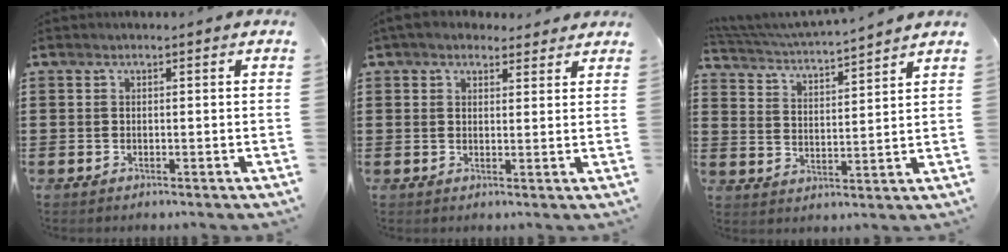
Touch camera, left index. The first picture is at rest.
{"total": 3.5, "force": [3.0, 1.4, 1.0], "torque": [-0.029, -0.002, 0.057]}
{"total": 4.3, "force": [4.1, -0.4, 0.9], "torque": [-0.040, -0.031, 0.067]}